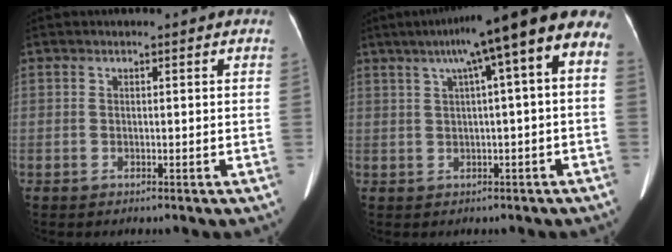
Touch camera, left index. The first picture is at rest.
{"total": 12.7, "force": [6.1, 0.7, 11.2], "torque": [-0.151, 0.049, 0.072]}